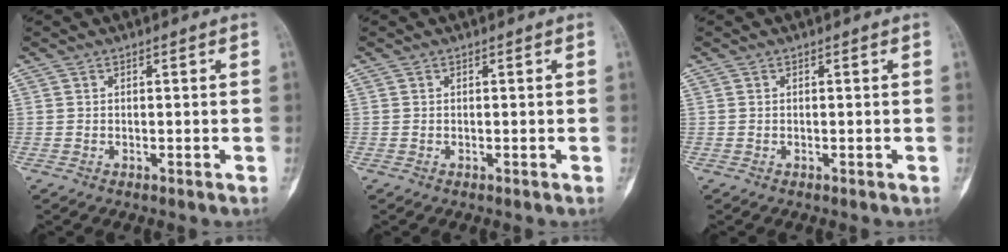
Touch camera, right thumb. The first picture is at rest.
{"total": 0.0}
{"total": 0.0}